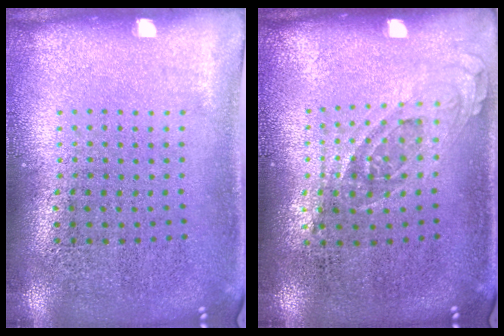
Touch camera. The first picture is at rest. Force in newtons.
{"total": 0.8, "press": 0.8, "slide": 0.3}